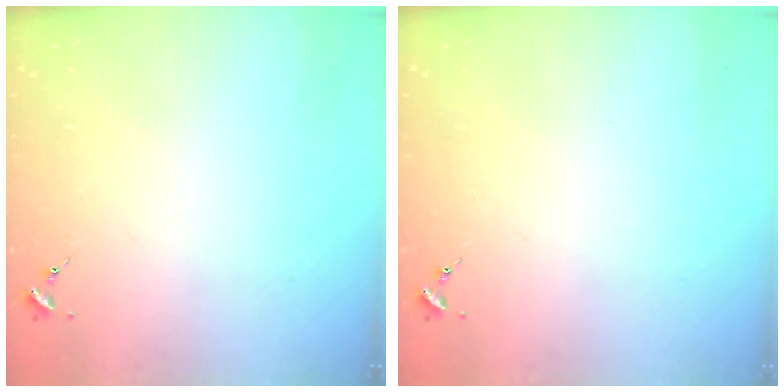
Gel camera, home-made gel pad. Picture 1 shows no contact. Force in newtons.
{"total": 0.0}